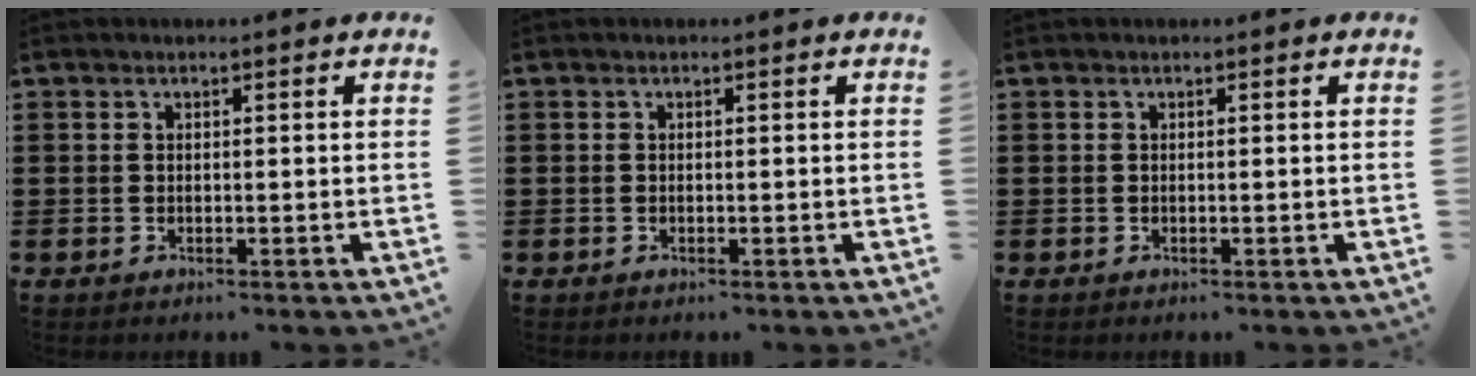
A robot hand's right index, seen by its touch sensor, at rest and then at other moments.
{"total": 0.0}
{"total": 0.0}